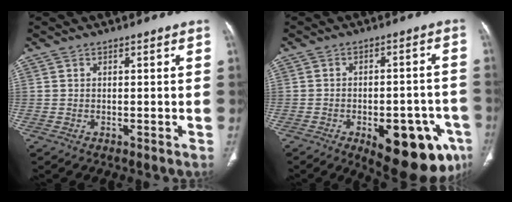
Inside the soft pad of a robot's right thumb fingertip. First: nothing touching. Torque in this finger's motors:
{"motor_torque": [2.00, 1.76, 0.04, 0.01, 0.31]}